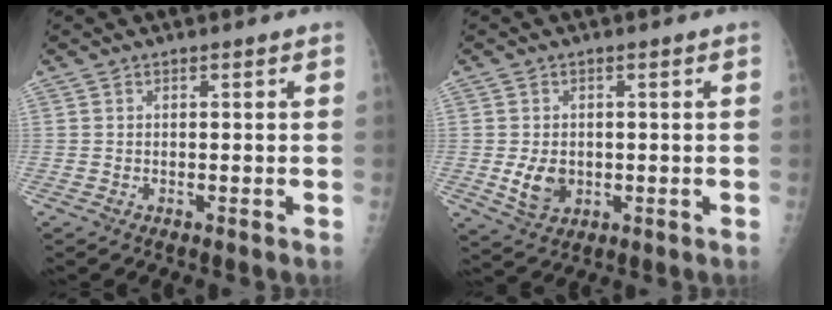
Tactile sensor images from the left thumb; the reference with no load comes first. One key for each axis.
{"total": 5.3, "fx": -0.5, "fy": 4.0, "fz": 3.4, "tx": -0.047, "ty": -0.006, "tz": 0.001}